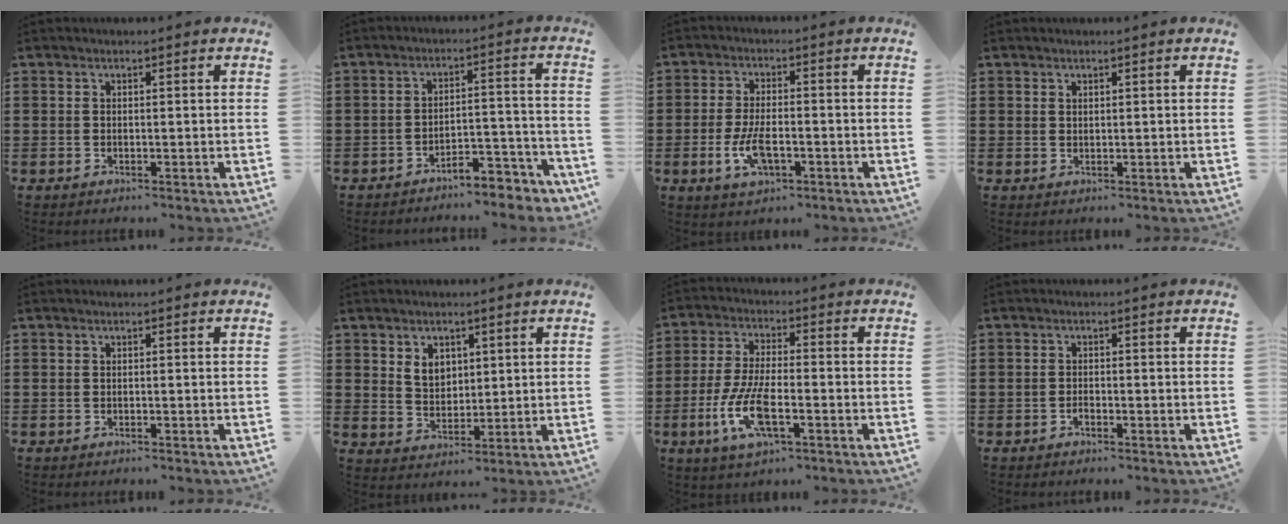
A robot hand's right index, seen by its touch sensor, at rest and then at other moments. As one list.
[{"total": 5.2, "force": [-4.9, 0.8, 1.5], "torque": [-0.025, 0.011, -0.099]}, {"total": 6.0, "force": [-1.8, 2.7, 5.0], "torque": [-0.111, -0.002, -0.037]}, {"total": 0.7, "force": [0.6, 0.4, 0.1], "torque": [-0.004, 0.002, 0.011]}, {"total": 0.0}, {"total": 4.0, "force": [1.8, 3.1, 1.9], "torque": [-0.048, 0.011, 0.032]}, {"total": 9.0, "force": [-3.4, 2.8, 7.8], "torque": [-0.180, -0.015, -0.066]}, {"total": 1.0, "force": [-0.7, 0.5, 0.5], "torque": [-0.010, -0.001, -0.013]}]